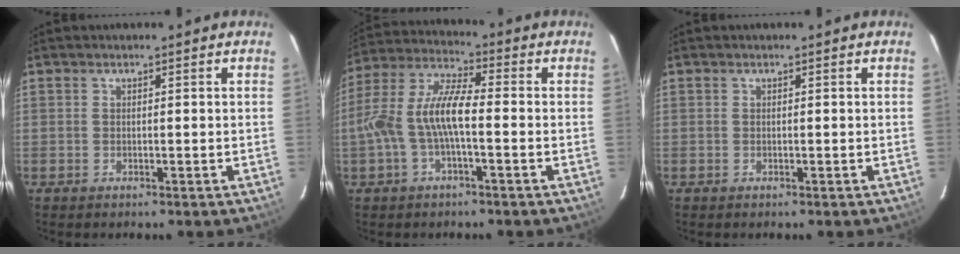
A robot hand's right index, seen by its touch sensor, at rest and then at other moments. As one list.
[{"total": 10.5, "force": [-2.2, 3.1, 9.8], "torque": [-0.214, 0.014, -0.043]}, {"total": 0.0}]